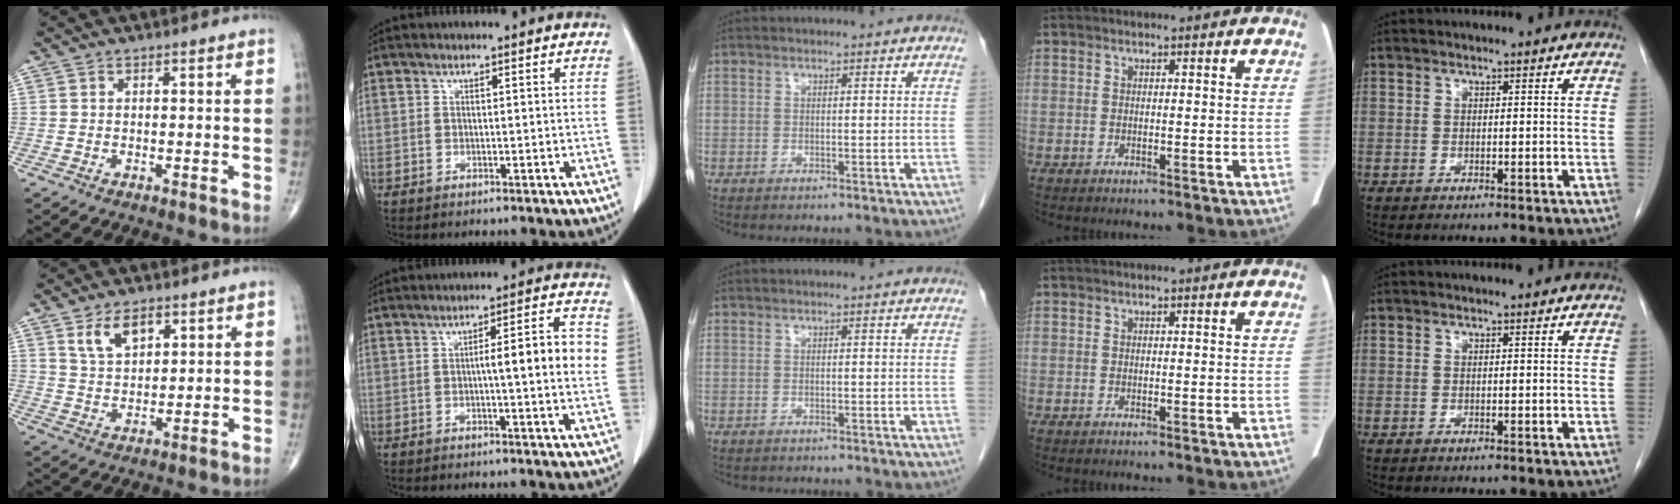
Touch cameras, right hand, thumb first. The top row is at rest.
{"thumb": {"total": 6.7, "force": [3.5, 3.7, 4.3], "torque": [-0.064, -0.019, 0.069]}, "index": {"total": 8.1, "force": [0.2, 0.6, 8.1], "torque": [-0.112, 0.015, -0.001]}, "middle": {"total": 1.7, "force": [-1.5, 0.5, 0.4], "torque": [-0.011, -0.003, -0.019]}}